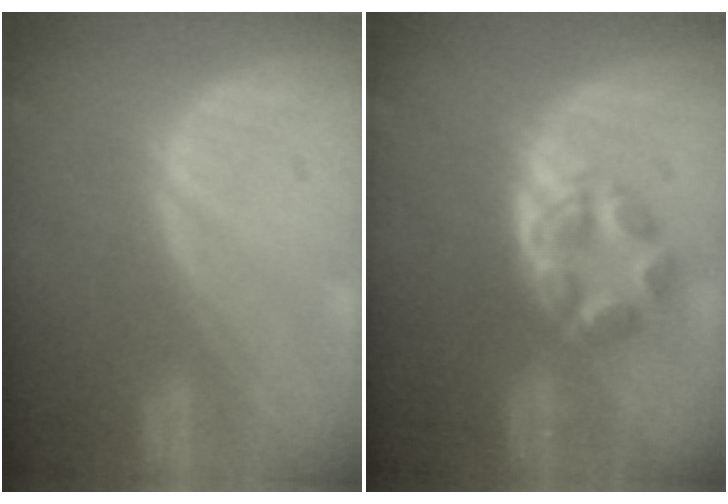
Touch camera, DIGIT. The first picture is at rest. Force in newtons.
{"total": 5.3, "press": 5.0, "slide": 1.4}